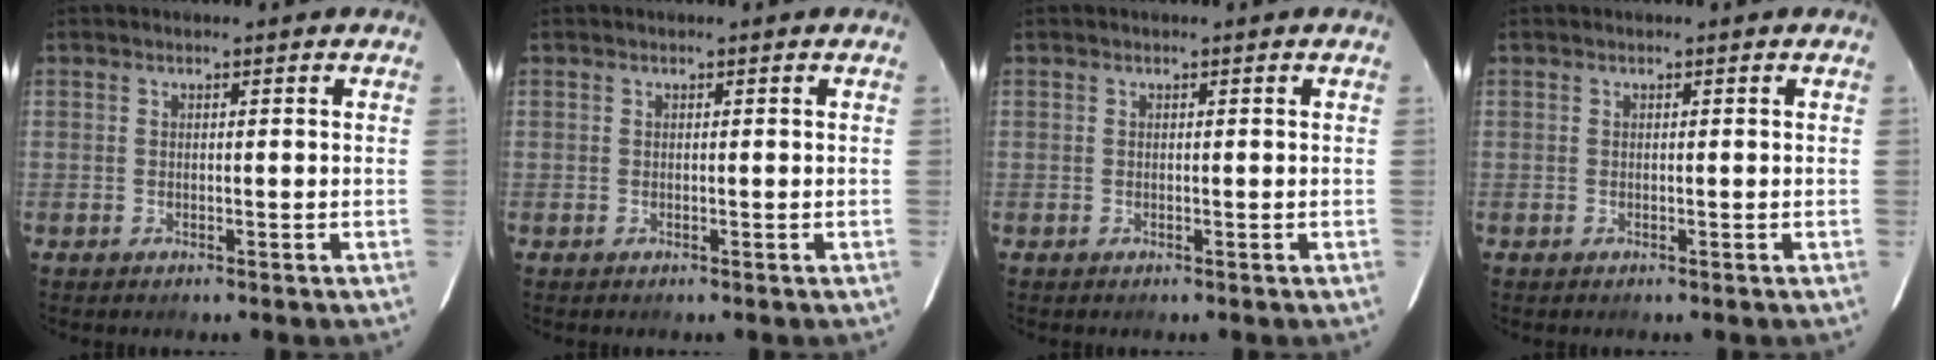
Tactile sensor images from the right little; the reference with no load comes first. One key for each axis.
{"total": 0.0}
{"total": 0.0}
{"total": 0.0}